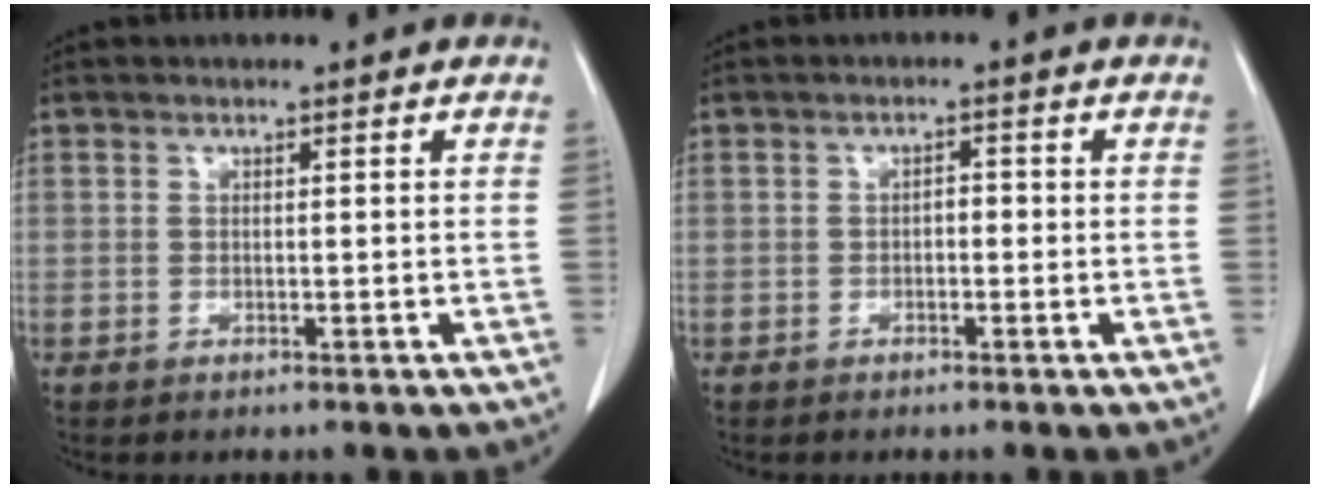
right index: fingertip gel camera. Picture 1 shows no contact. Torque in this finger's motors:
{"motor_torque": [0.11, -0.03, 0.06, 0.01]}